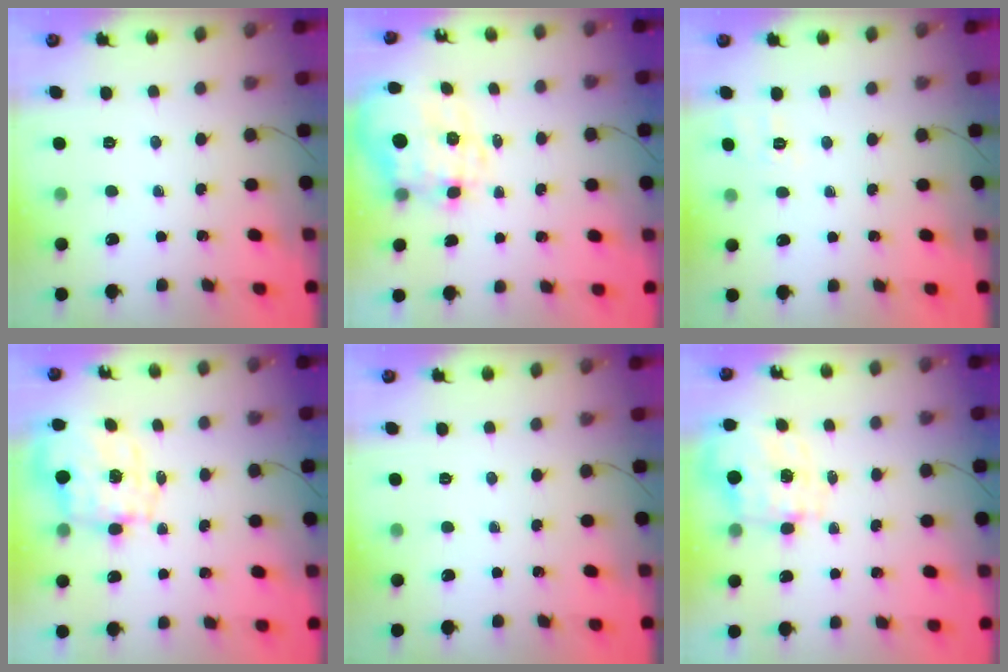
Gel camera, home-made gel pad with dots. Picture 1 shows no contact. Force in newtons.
{"total": 11.1, "press": 11.0, "slide": 1.4}
{"total": 2.5, "press": 1.6, "slide": 1.9}
{"total": 10.0, "press": 9.9, "slide": 1.3}
{"total": 0.0}
{"total": 3.0, "press": 2.7, "slide": 1.2}